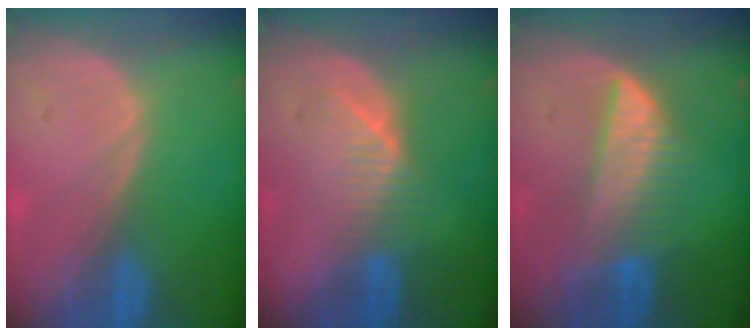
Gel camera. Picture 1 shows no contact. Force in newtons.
{"total": 4.5, "press": 4.4, "slide": 1.0}
{"total": 6.3, "press": 6.3, "slide": 0.4}